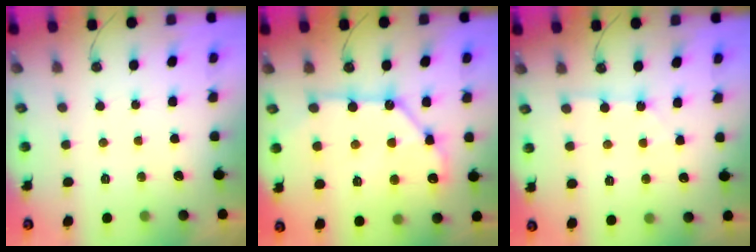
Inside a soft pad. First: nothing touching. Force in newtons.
{"total": 15.9, "press": 15.7, "slide": 2.3}
{"total": 2.2, "press": 2.2, "slide": 0.3}